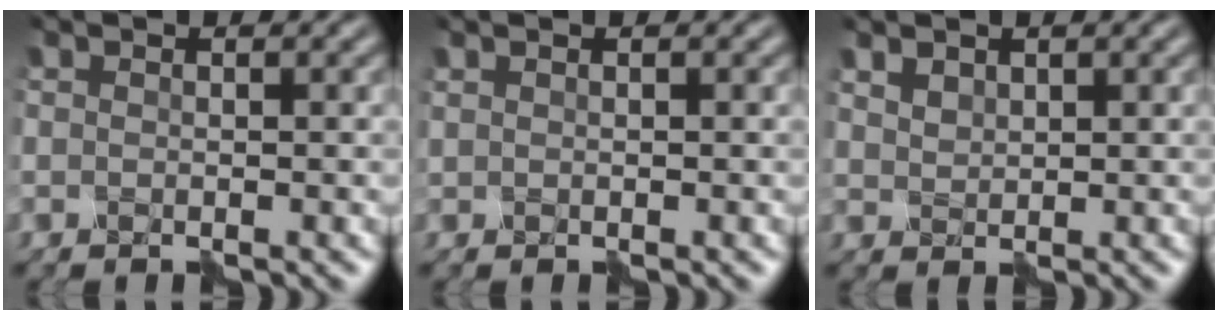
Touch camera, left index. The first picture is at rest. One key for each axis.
{"total": 0.0}
{"total": 1.4, "fx": 1.2, "fy": 0.6, "fz": 0.1, "tx": -0.003, "ty": 0.002, "tz": 0.025}